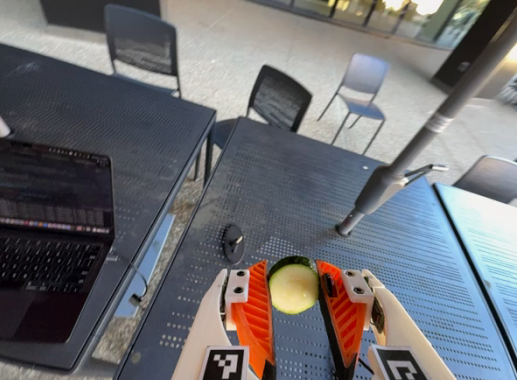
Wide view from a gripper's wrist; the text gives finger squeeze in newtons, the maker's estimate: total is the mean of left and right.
{"total": 11.2, "left": 11.6, "right": 10.7}